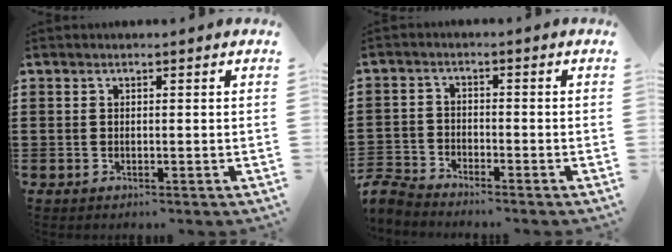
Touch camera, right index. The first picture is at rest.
{"total": 3.4, "force": [-3.4, 0.6, 0.1], "torque": [-0.029, -0.005, -0.079]}